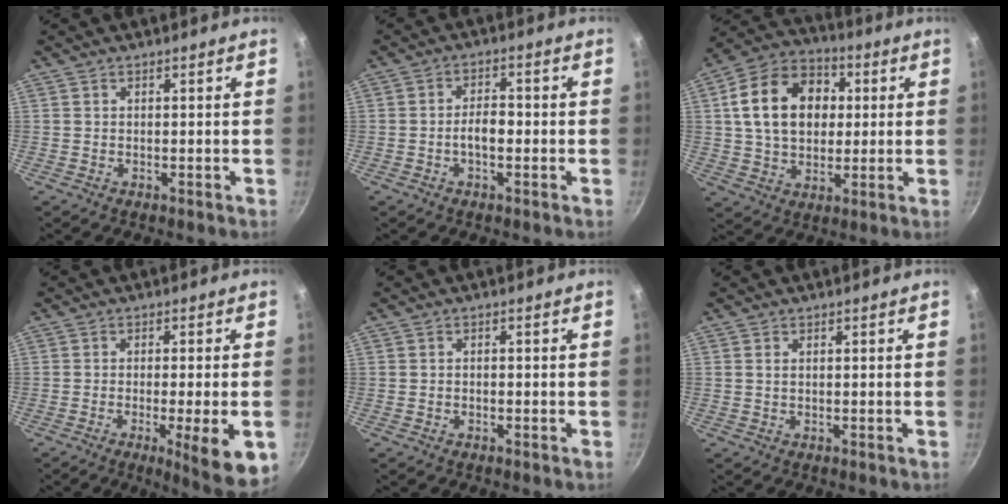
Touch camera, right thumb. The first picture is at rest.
{"total": 4.0, "force": [-1.0, 2.1, 3.3], "torque": [-0.042, 0.022, -0.018]}
{"total": 17.2, "force": [3.0, 12.8, 11.2], "torque": [-0.162, 0.021, 0.042]}
{"total": 9.8, "force": [-3.1, 1.5, 9.2], "torque": [-0.128, 0.001, -0.040]}
{"total": 0.8, "force": [-0.4, 0.5, 0.4], "torque": [-0.011, 0.005, -0.008]}
{"total": 0.7, "force": [0.2, 0.4, 0.6], "torque": [-0.011, 0.001, 0.003]}